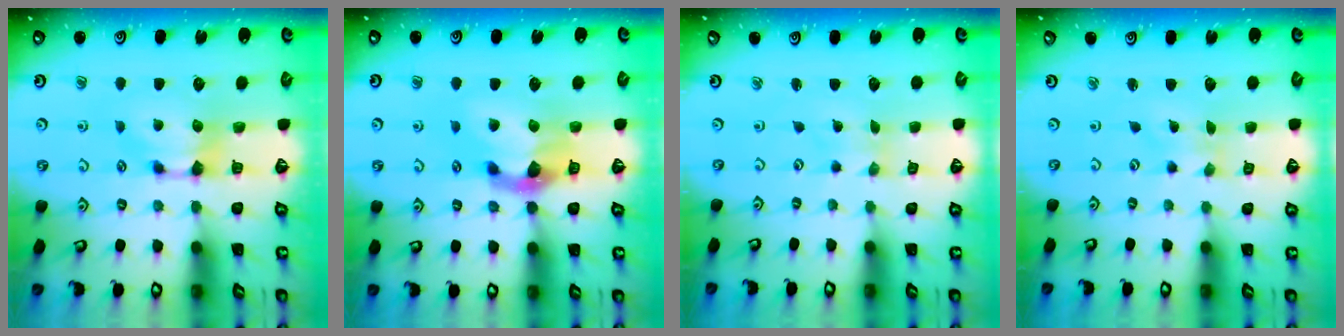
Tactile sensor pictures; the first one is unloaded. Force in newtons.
{"total": 4.5, "press": 4.1, "slide": 2.0}
{"total": 4.9, "press": 4.9, "slide": 0.3}
{"total": 4.8, "press": 4.7, "slide": 0.8}